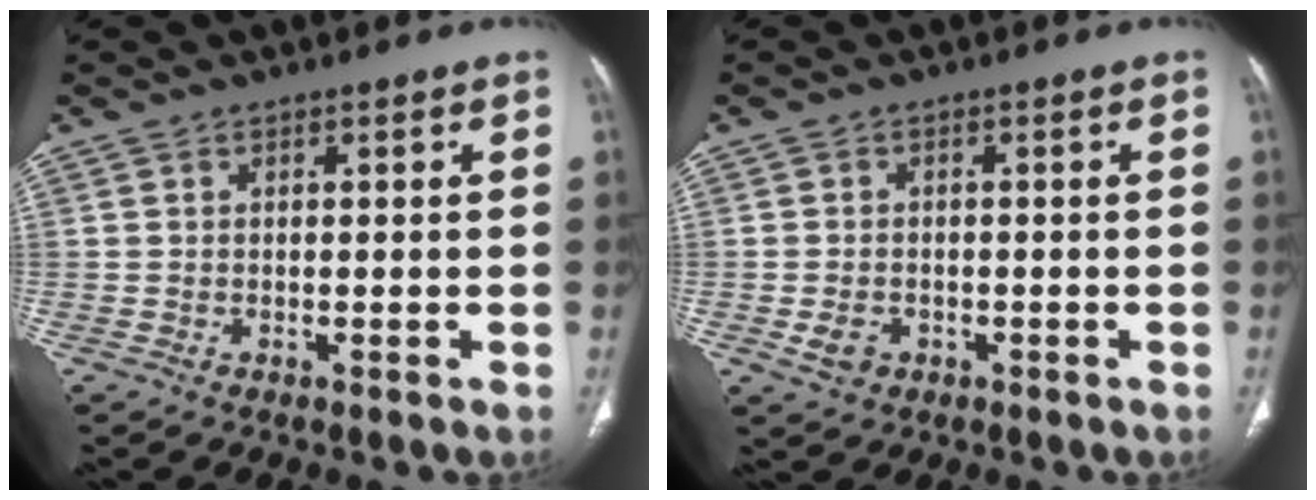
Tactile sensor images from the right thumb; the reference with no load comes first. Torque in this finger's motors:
{"motor_torque": [-0.27, 0.26, -0.11, 0.08, 0.00]}